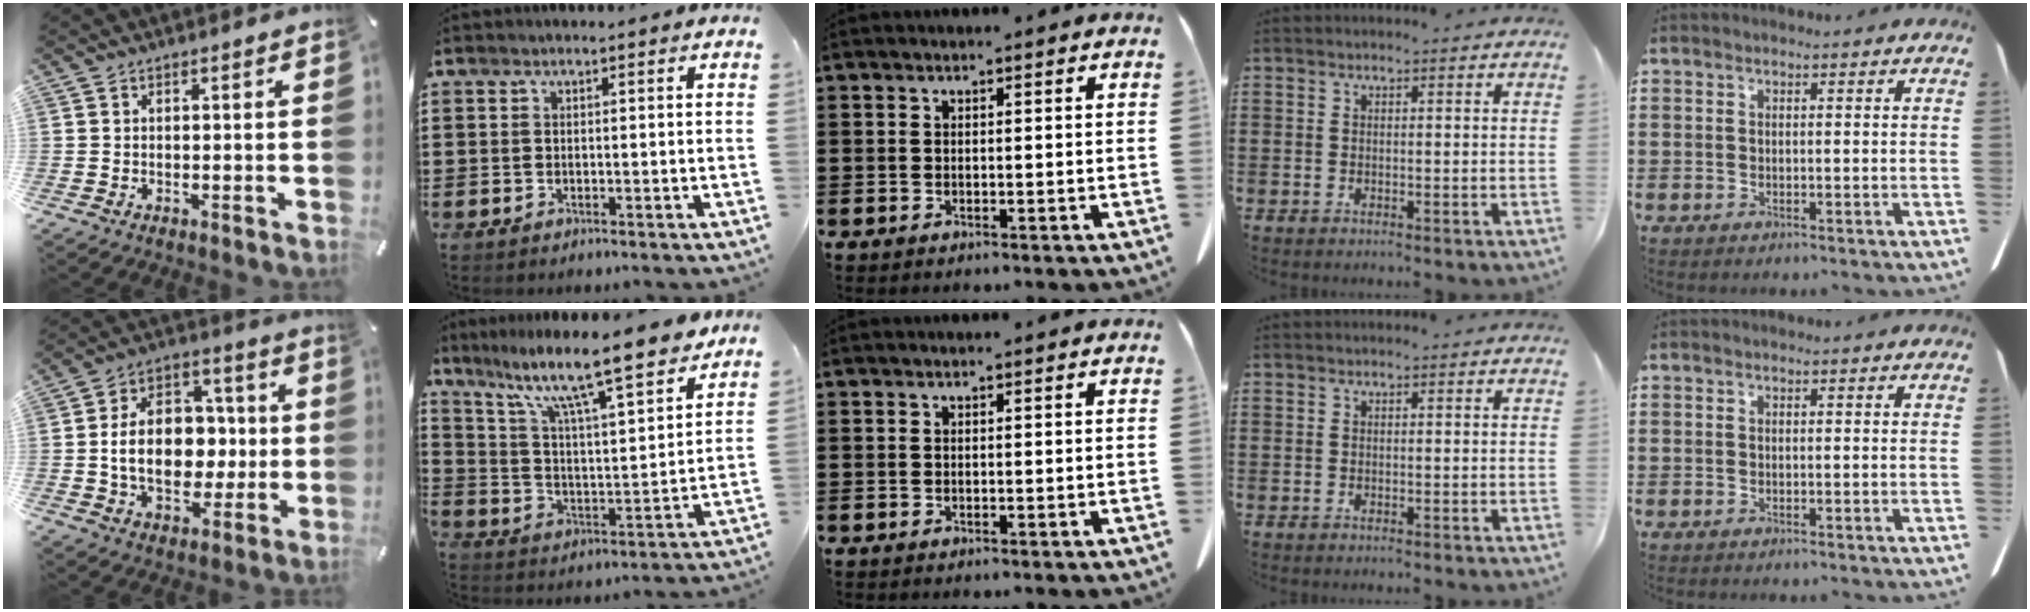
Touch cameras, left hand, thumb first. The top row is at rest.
{"thumb": {"total": 15.7, "force": [-1.1, 11.6, 10.6], "torque": [-0.193, 0.010, -0.015]}, "index": {"total": 11.7, "force": [9.4, 1.3, 6.8], "torque": [-0.148, -0.066, 0.155]}}